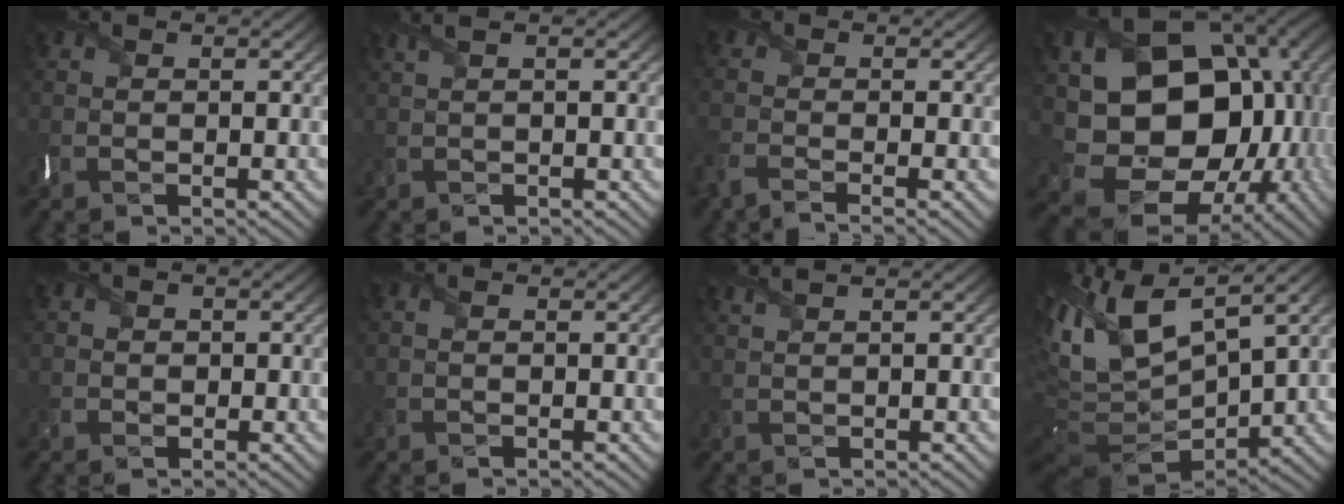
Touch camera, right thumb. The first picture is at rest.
{"total": 2.3, "force": [1.1, 0.5, 1.9], "torque": [-0.037, 0.003, 0.011]}
{"total": 4.5, "force": [-2.2, 1.2, 3.7], "torque": [-0.065, -0.015, -0.053]}
{"total": 20.4, "force": [-0.5, 16.3, 12.3], "torque": [-0.222, -0.057, 0.027]}
{"total": 1.6, "force": [-0.5, 1.5, 0.3], "torque": [0.000, -0.006, -0.009]}
{"total": 0.6, "force": [0.0, 0.1, 0.6], "torque": [-0.016, -0.001, -0.001]}
{"total": 2.5, "force": [1.6, 0.6, 1.8], "torque": [-0.032, 0.005, 0.007]}
{"total": 14.2, "force": [4.6, 5.9, 12.1], "torque": [-0.275, -0.004, 0.094]}